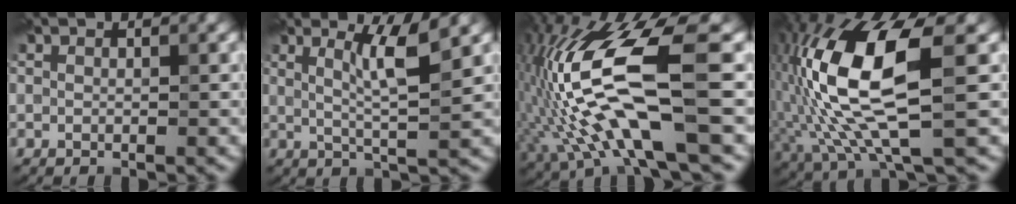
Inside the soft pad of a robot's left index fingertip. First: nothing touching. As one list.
[{"total": 4.0, "force": [1.5, 0.4, 3.7], "torque": [-0.063, -0.004, 0.028]}, {"total": 12.6, "force": [-0.9, 3.3, 12.2], "torque": [-0.258, 0.002, -0.012]}, {"total": 11.0, "force": [0.6, 3.8, 10.3], "torque": [-0.213, 0.004, 0.013]}]